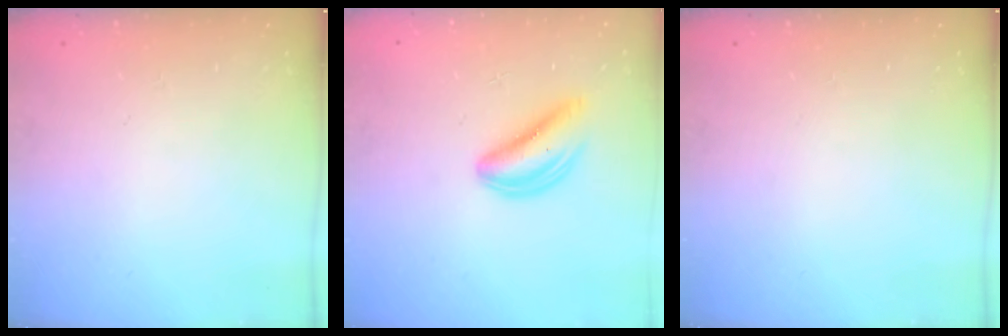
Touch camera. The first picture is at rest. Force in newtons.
{"total": 5.1, "press": 5.0, "slide": 1.0}
{"total": 0.0}